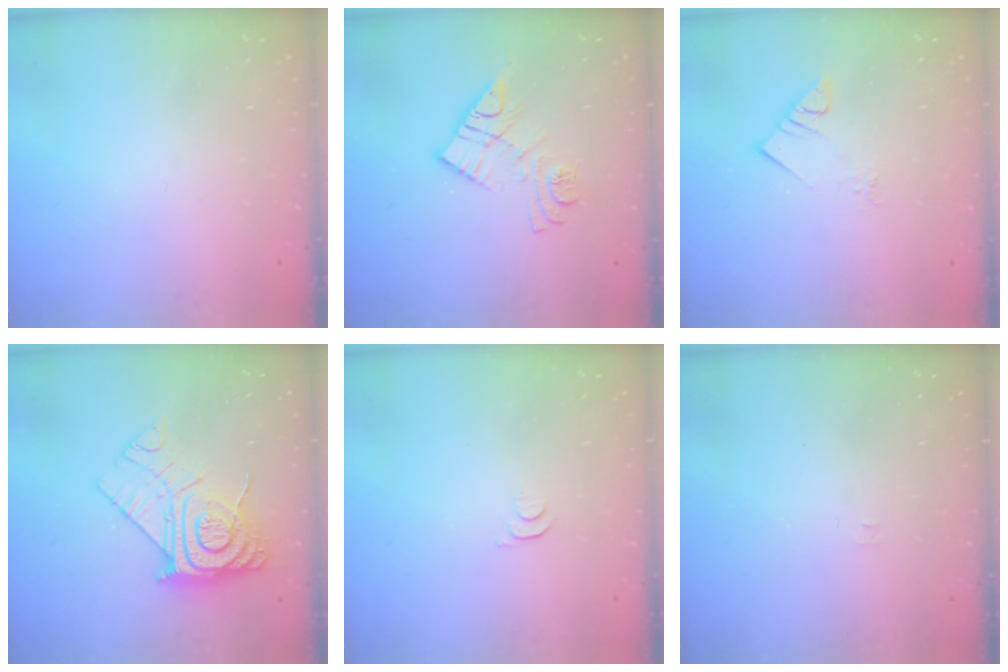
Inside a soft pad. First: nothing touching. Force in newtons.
{"total": 11.7, "press": 11.7, "slide": 0.9}
{"total": 4.7, "press": 4.7, "slide": 0.4}
{"total": 13.5, "press": 13.5, "slide": 1.1}
{"total": 3.3, "press": 3.2, "slide": 0.4}
{"total": 3.3, "press": 3.3, "slide": 0.4}